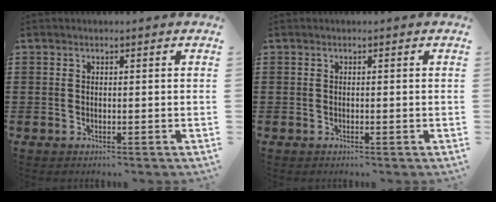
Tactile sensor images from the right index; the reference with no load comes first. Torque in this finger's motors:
{"motor_torque": [0.22, 0.29, 0.00, 0.00]}